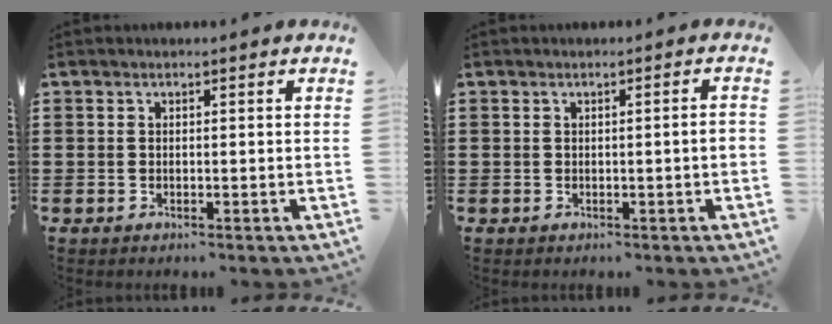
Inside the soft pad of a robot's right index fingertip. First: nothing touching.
{"total": 1.4, "force": [-0.3, -0.1, 1.4], "torque": [-0.022, -0.003, -0.005]}